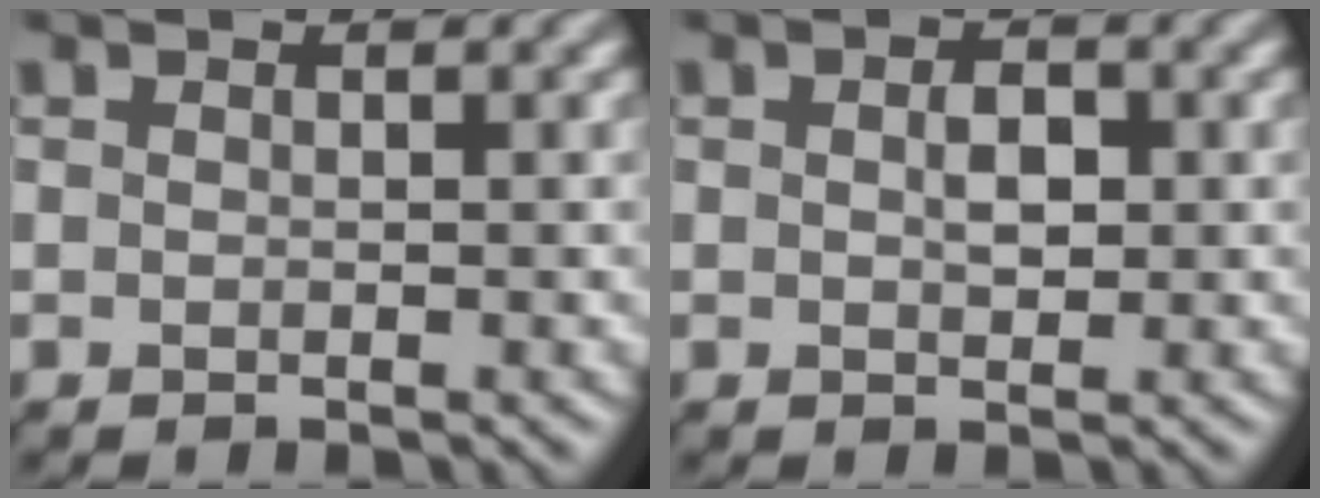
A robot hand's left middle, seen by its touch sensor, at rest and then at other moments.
{"total": 2.0, "force": [0.2, 1.1, 1.7], "torque": [-0.030, 0.003, 0.003]}